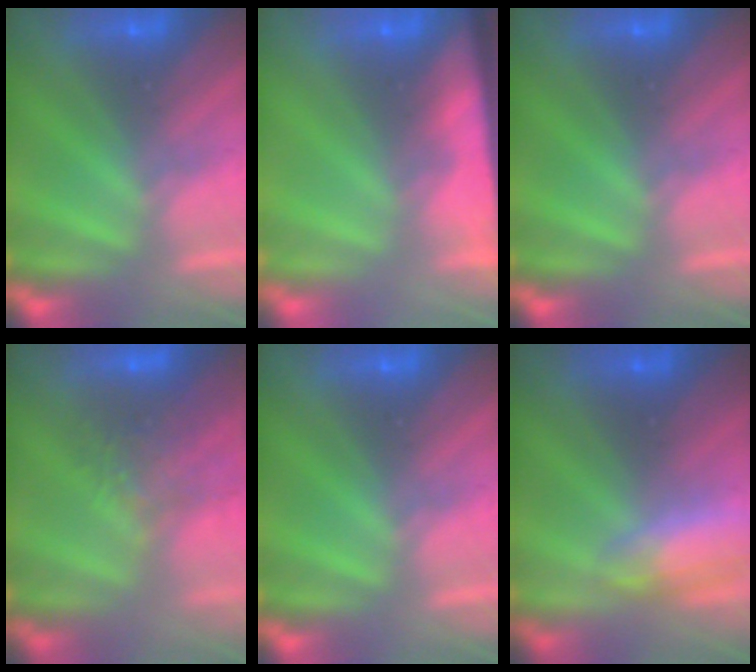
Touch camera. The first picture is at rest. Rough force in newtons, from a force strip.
{"total": 8.2}
{"total": 0.0}
{"total": 4.6}
{"total": 0.0}
{"total": 2.7}